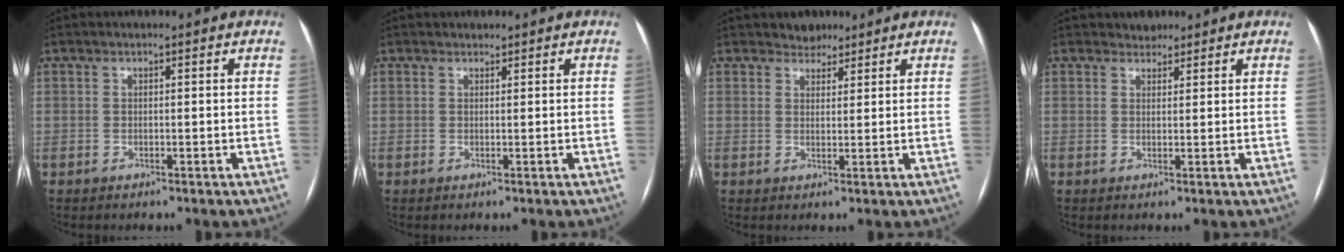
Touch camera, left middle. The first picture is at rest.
{"total": 0.6, "force": [0.5, 0.3, 0.0], "torque": [-0.004, 0.003, 0.009]}
{"total": 2.7, "force": [2.2, 1.5, 0.0], "torque": [0.002, 0.005, 0.033]}
{"total": 1.5, "force": [1.3, 0.8, -0.2], "torque": [0.003, 0.004, 0.018]}